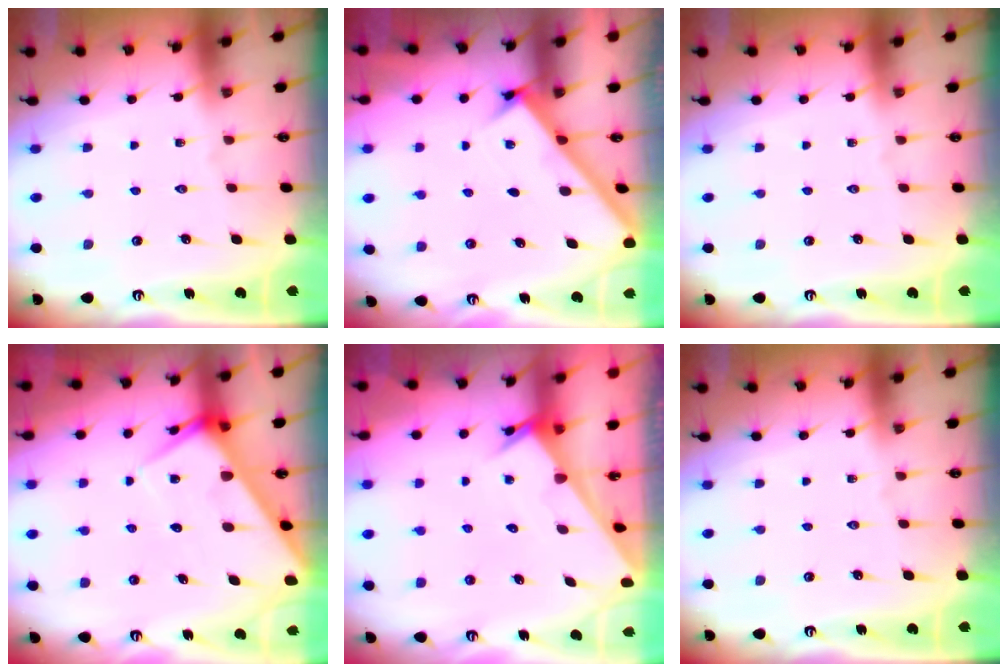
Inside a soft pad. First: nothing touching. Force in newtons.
{"total": 2.8, "press": 2.8, "slide": 0.3}
{"total": 0.0}
{"total": 6.8, "press": 6.8, "slide": 0.4}
{"total": 2.1, "press": 2.1, "slide": 0.2}
{"total": 0.0}